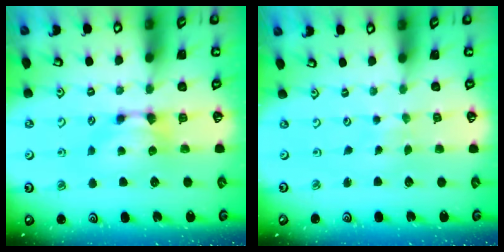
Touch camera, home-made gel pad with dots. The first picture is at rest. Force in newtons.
{"total": 5.7, "press": 5.7, "slide": 0.2}